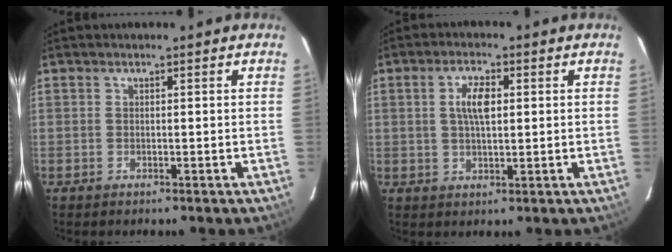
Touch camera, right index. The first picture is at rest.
{"total": 4.9, "force": [1.0, 2.0, 4.4], "torque": [-0.081, 0.008, 0.019]}